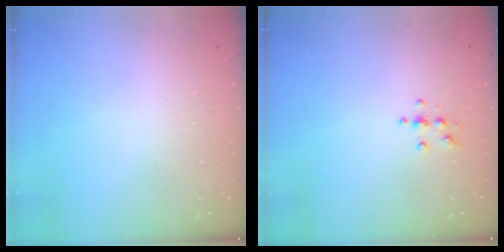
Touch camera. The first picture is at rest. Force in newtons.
{"total": 3.8, "press": 3.8, "slide": 0.4}